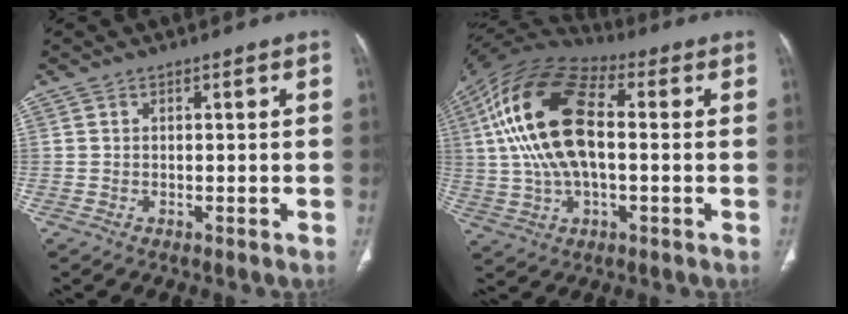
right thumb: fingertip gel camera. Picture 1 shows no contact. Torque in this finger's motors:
{"motor_torque": [0.46, 4.55, 2.40, -0.07, 0.48]}